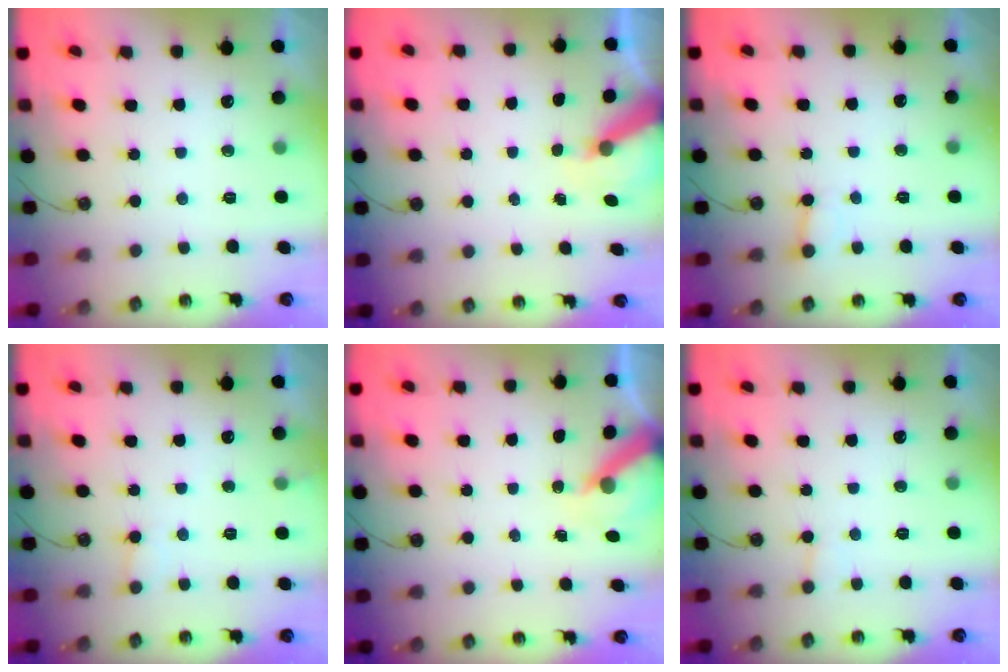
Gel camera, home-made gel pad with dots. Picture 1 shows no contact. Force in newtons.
{"total": 6.8, "press": 6.7, "slide": 0.8}
{"total": 4.1, "press": 4.0, "slide": 0.5}
{"total": 5.7, "press": 5.7, "slide": 0.5}
{"total": 6.2, "press": 6.1, "slide": 0.5}
{"total": 4.7, "press": 4.6, "slide": 0.4}